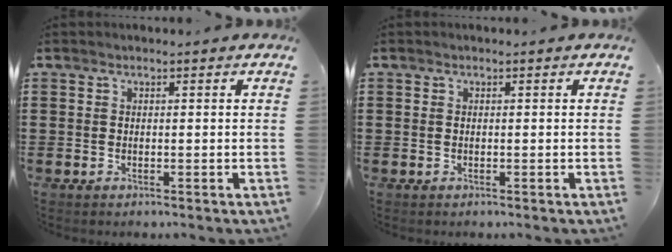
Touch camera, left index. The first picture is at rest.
{"total": 0.0}